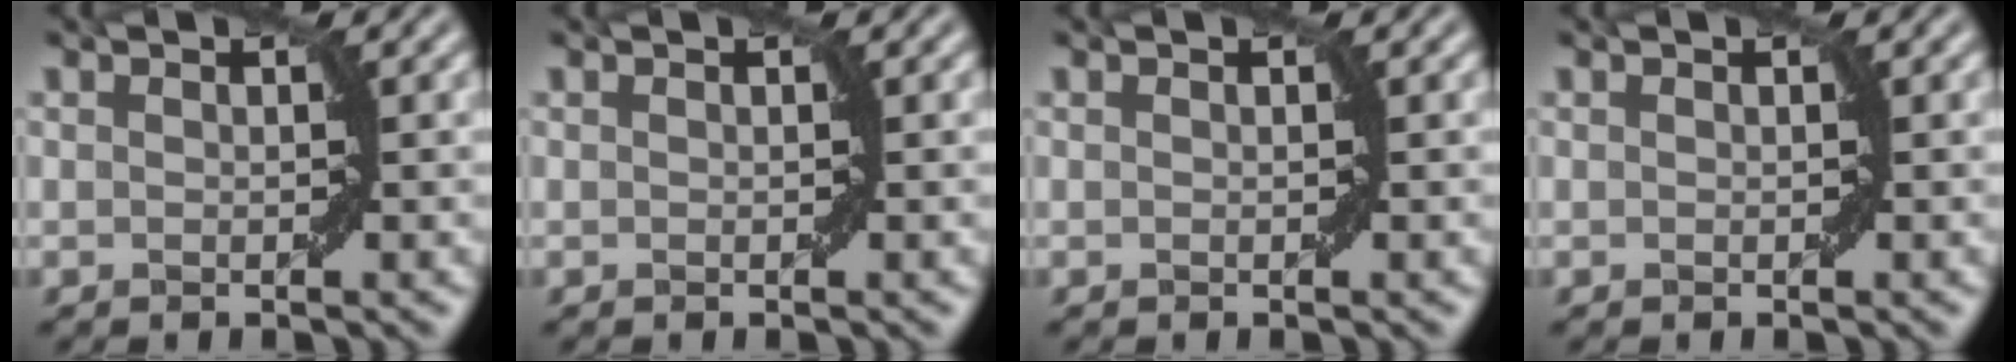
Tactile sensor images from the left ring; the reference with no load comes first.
{"total": 0.0}
{"total": 0.0}
{"total": 0.0}